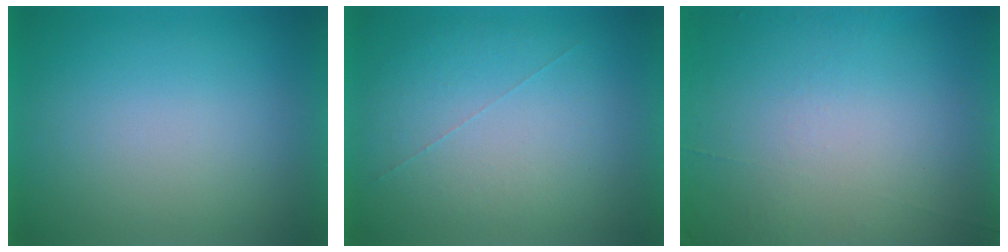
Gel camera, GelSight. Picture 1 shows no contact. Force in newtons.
{"total": 1.0}
{"total": 4.5}